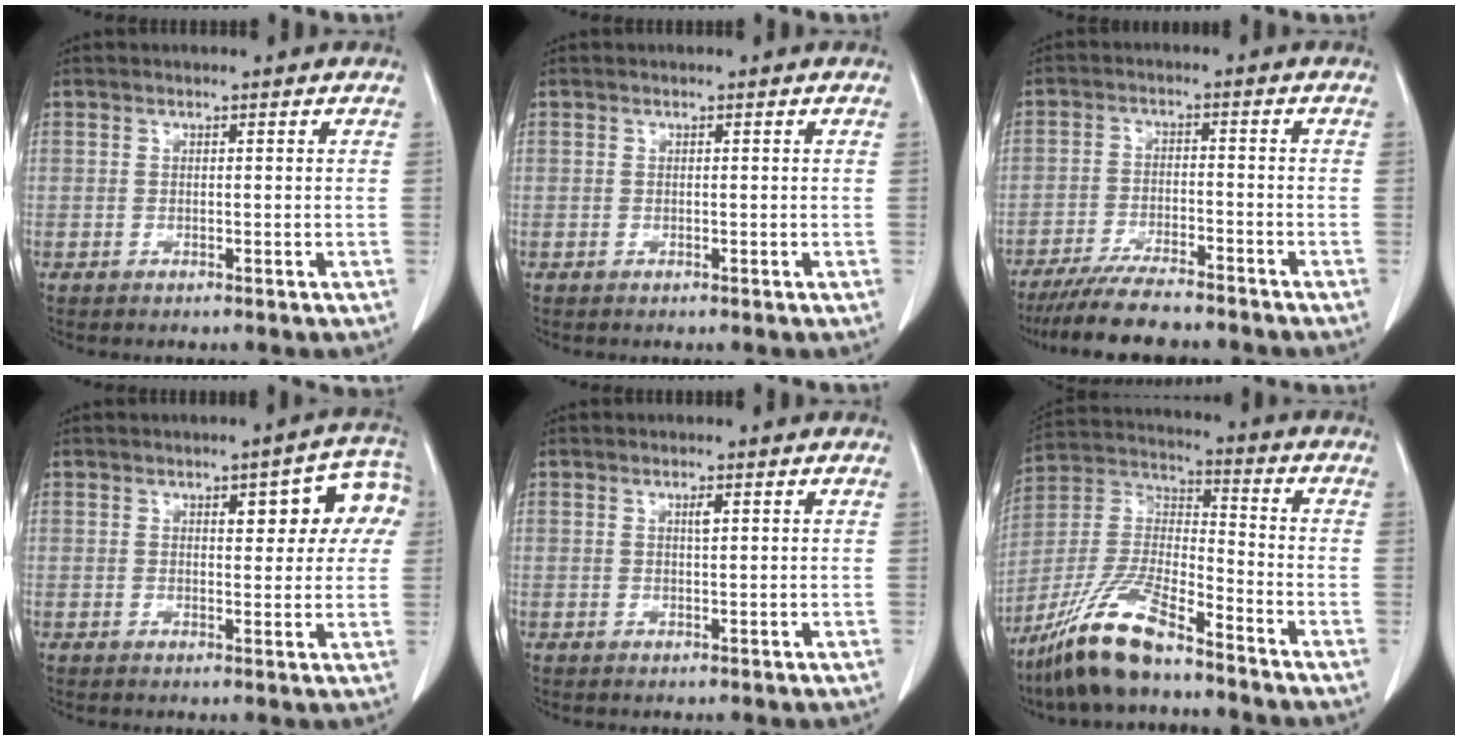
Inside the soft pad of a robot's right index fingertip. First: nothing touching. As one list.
[{"total": 0.0}, {"total": 10.0, "force": [-8.9, 1.2, 4.5], "torque": [-0.070, -0.023, -0.142]}, {"total": 8.7, "force": [2.8, 3.2, 7.6], "torque": [-0.081, 0.026, 0.031]}, {"total": 1.0, "force": [0.4, 0.2, 0.9], "torque": [-0.018, 0.000, 0.007]}, {"total": 13.6, "force": [-10.2, 2.3, 8.8], "torque": [-0.188, -0.009, -0.193]}]